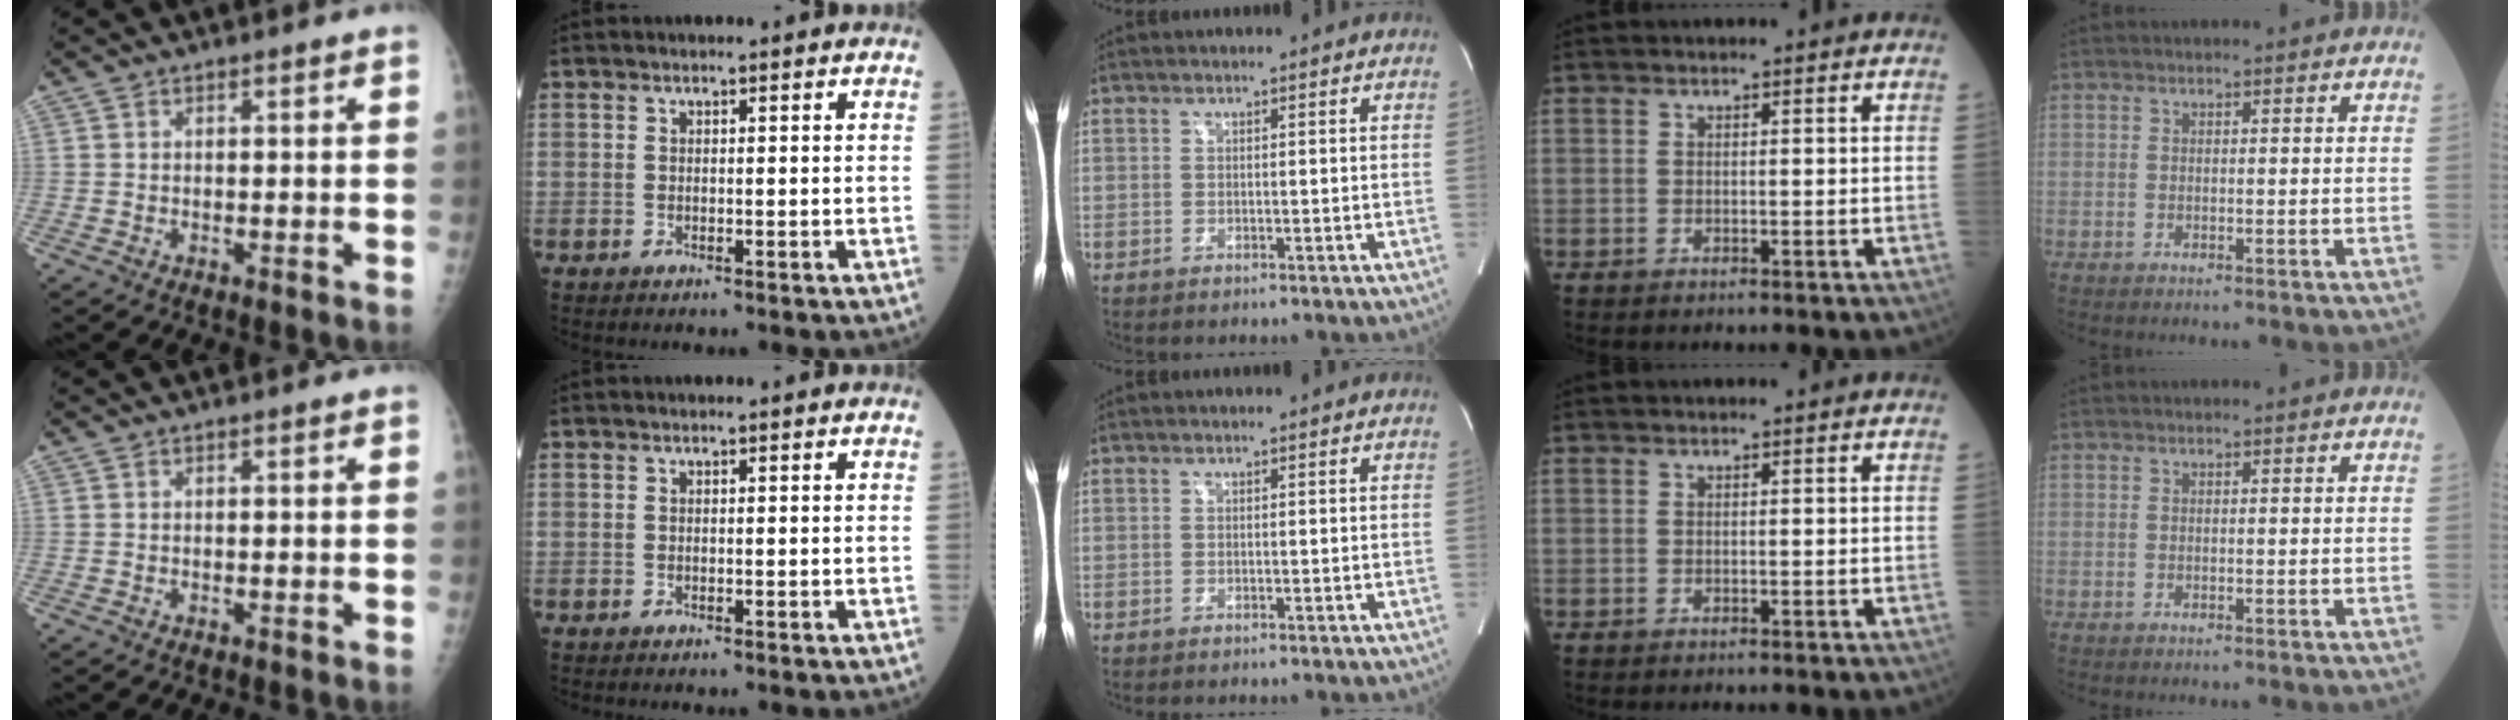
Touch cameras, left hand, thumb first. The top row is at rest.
{}